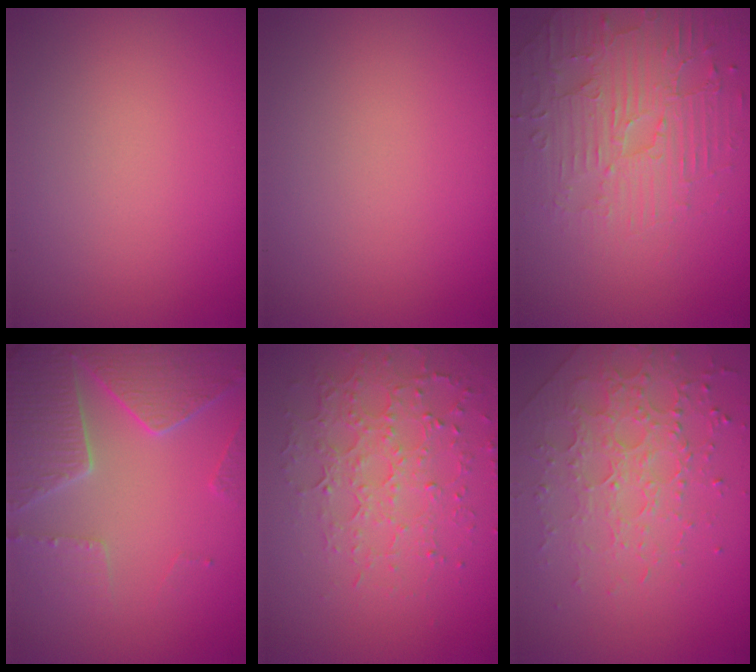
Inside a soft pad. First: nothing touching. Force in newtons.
{"total": 0.0}
{"total": 4.6, "press": 3.7, "slide": 2.6}
{"total": 5.7, "press": 4.9, "slide": 3.0}
{"total": 4.5, "press": 3.5, "slide": 2.9}
{"total": 3.7, "press": 3.5, "slide": 1.1}